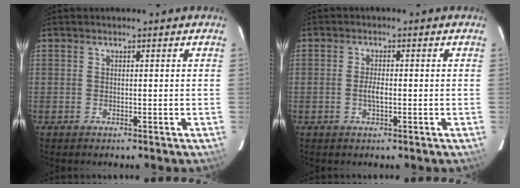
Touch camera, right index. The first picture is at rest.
{"total": 2.3, "force": [-0.5, 0.8, 2.1], "torque": [-0.041, 0.000, -0.010]}